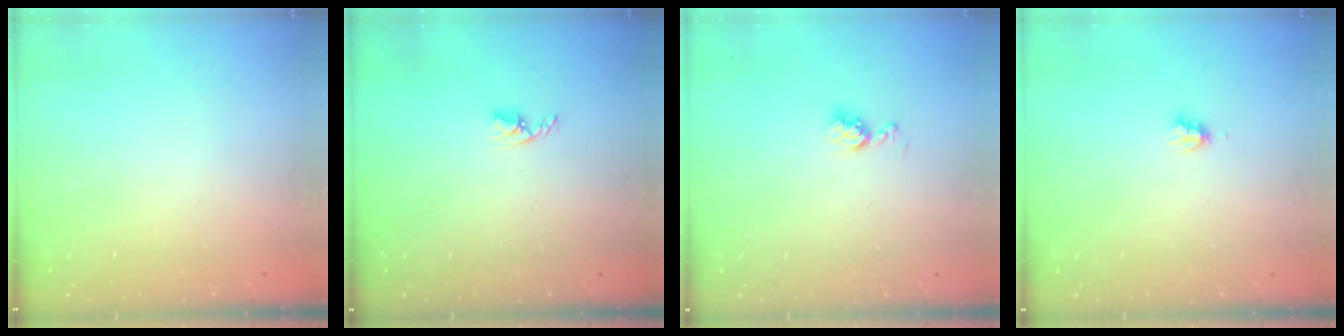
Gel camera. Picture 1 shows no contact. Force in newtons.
{"total": 2.7, "press": 2.7, "slide": 0.5}
{"total": 4.9, "press": 4.9, "slide": 0.5}
{"total": 2.2, "press": 2.2, "slide": 0.3}